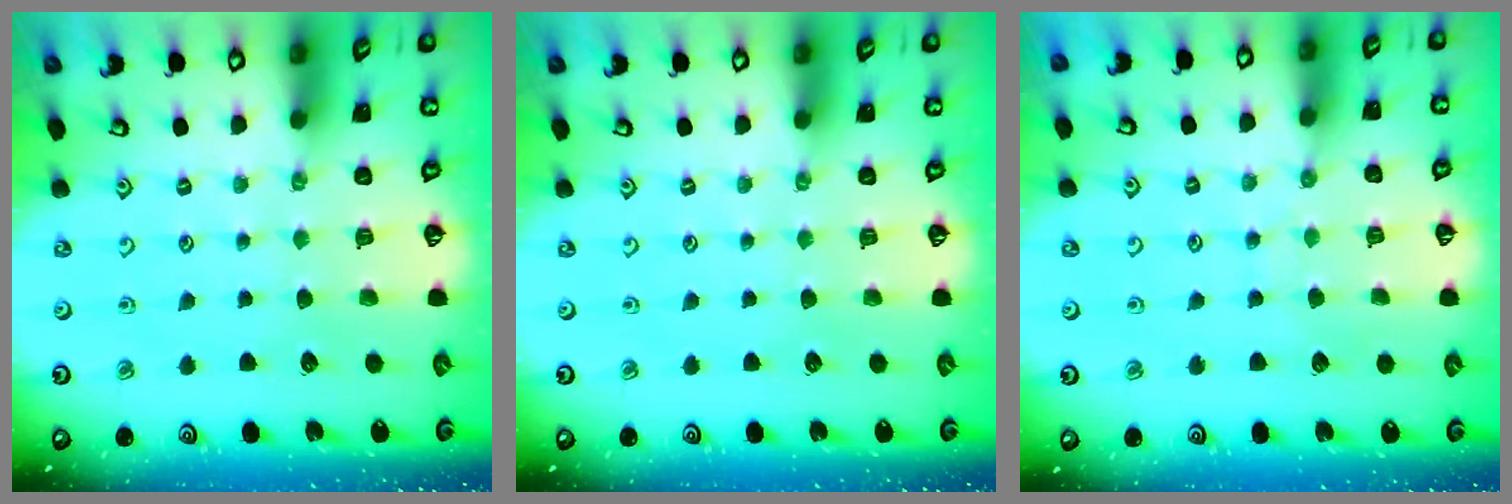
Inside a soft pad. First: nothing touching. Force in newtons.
{"total": 0.0}
{"total": 5.9, "press": 5.9, "slide": 0.6}